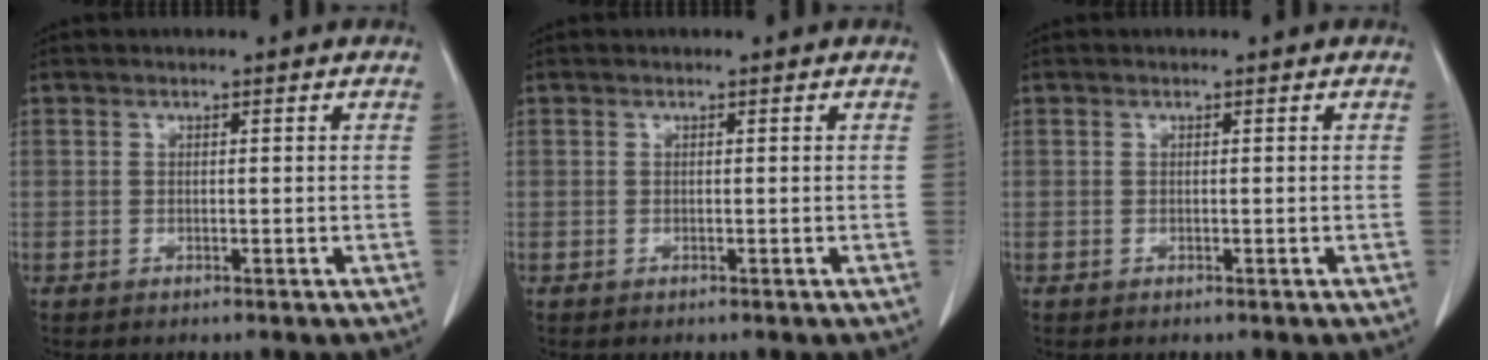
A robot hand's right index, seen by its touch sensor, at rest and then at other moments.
{"total": 0.0}
{"total": 0.0}